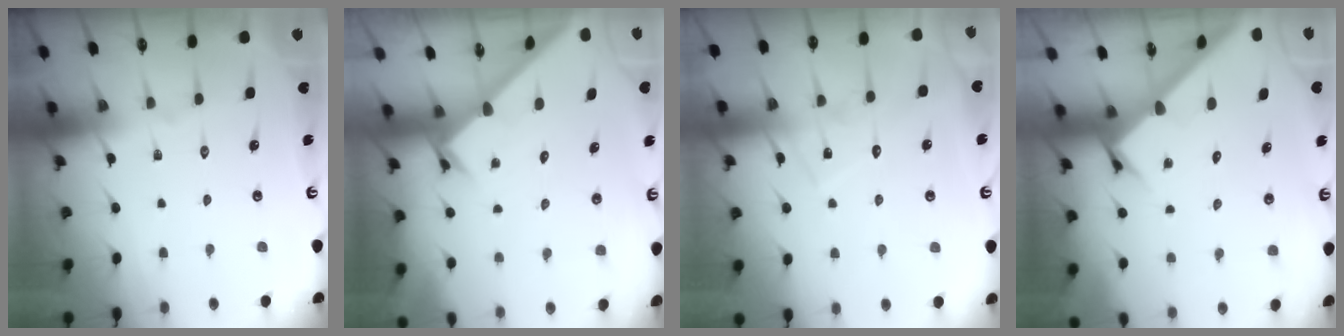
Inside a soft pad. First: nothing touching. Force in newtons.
{"total": 1.2, "press": 1.2, "slide": 0.1}
{"total": 9.4, "press": 9.4, "slide": 0.6}
{"total": 2.8, "press": 2.8, "slide": 0.2}